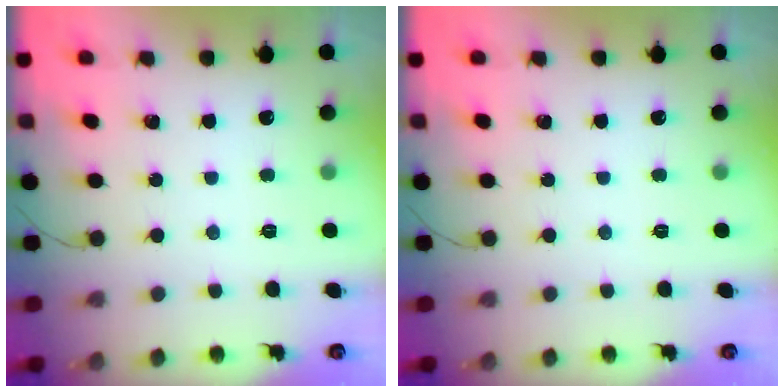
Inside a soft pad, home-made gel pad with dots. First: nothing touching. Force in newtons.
{"total": 0.0}